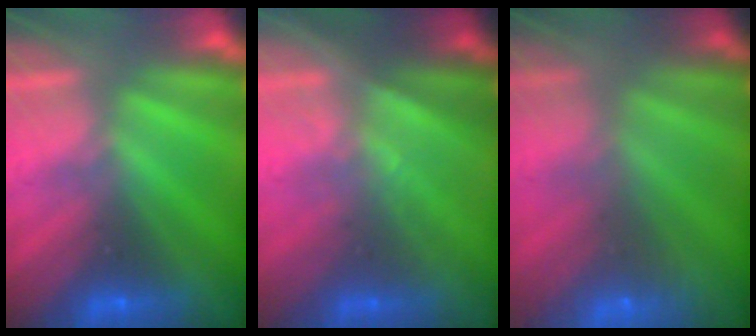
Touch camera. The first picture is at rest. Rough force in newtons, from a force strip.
{"total": 1.5}
{"total": 7.1}